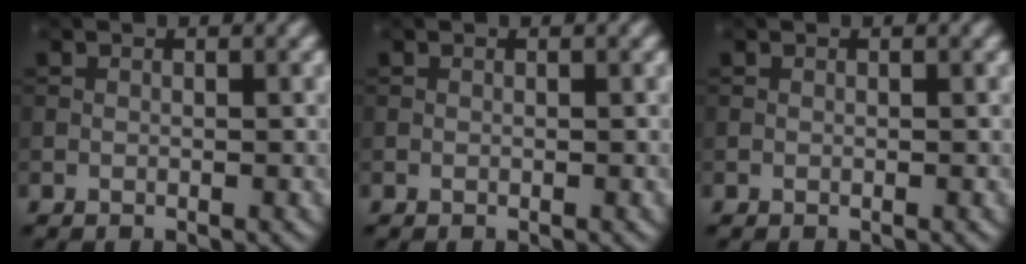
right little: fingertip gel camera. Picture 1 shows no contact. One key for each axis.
{"total": 0.0}
{"total": 0.0}